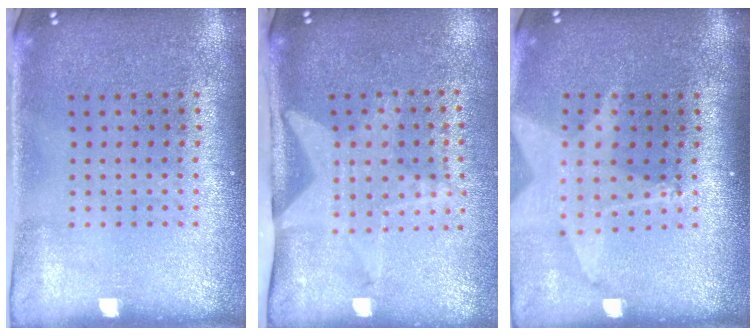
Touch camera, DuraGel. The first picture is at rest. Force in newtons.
{"total": 2.1, "press": 1.5, "slide": 1.4}
{"total": 2.0, "press": 1.5, "slide": 1.3}